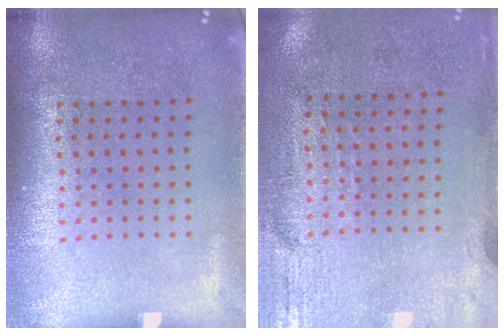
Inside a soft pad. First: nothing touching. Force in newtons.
{"total": 2.9, "press": 2.4, "slide": 1.6}